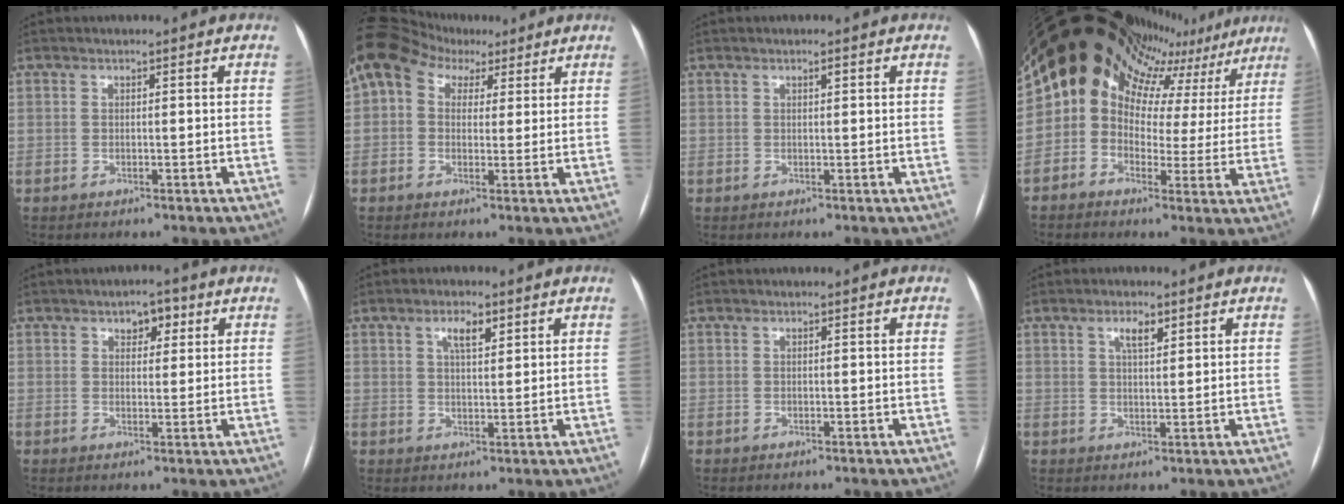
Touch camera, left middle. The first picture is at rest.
{"total": 7.6, "force": [3.5, 5.6, 3.7], "torque": [-0.077, 0.051, 0.069]}
{"total": 0.7, "force": [0.4, 0.2, 0.6], "torque": [-0.012, 0.000, 0.006]}
{"total": 19.5, "force": [13.9, 10.9, 8.1], "torque": [-0.146, 0.075, 0.166]}
{"total": 3.4, "force": [1.8, 2.0, 2.1], "torque": [-0.026, 0.009, 0.025]}
{"total": 3.6, "force": [1.9, 1.1, 2.8], "torque": [-0.050, 0.004, 0.032]}
{"total": 0.0}
{"total": 2.6, "force": [1.5, 0.8, 1.9], "torque": [-0.037, 0.002, 0.027]}